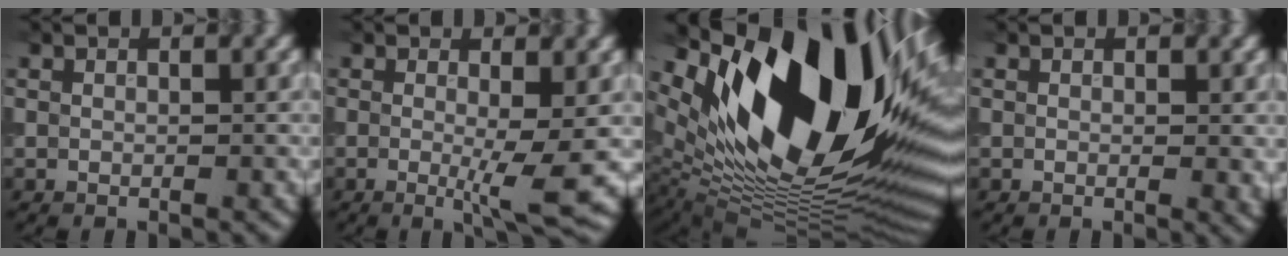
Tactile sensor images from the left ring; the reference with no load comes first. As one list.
[{"total": 4.1, "force": [-0.3, 0.5, 4.1], "torque": [-0.067, -0.014, -0.006]}, {"total": 20.0, "force": [7.4, 9.5, 15.9], "torque": [-0.264, 0.022, 0.120]}, {"total": 1.2, "force": [0.1, 0.2, 1.2], "torque": [-0.012, -0.005, -0.001]}]